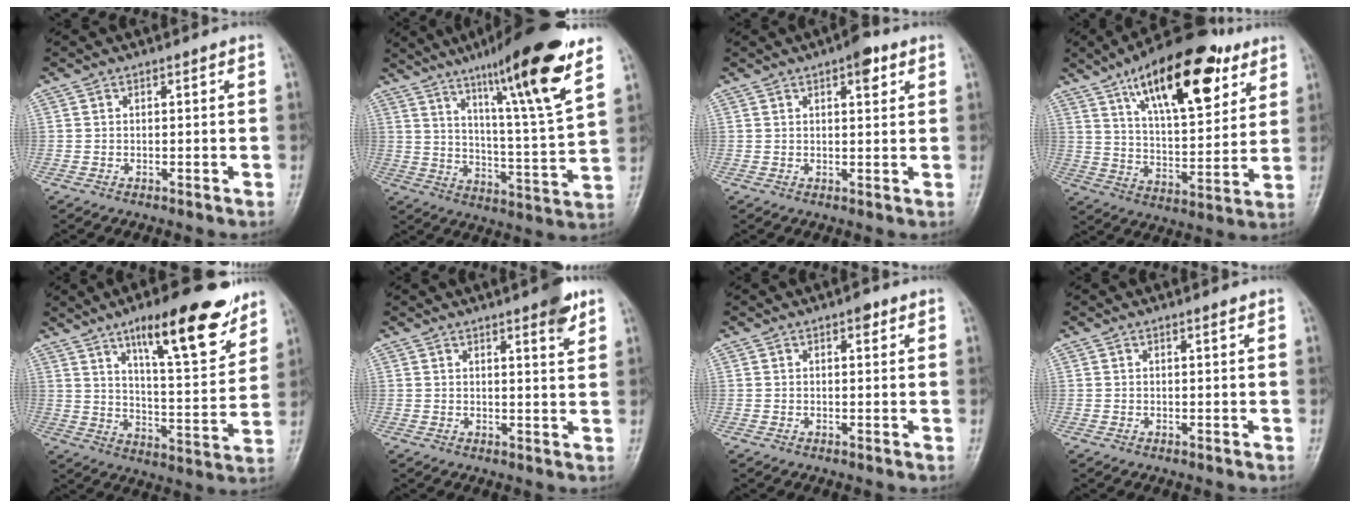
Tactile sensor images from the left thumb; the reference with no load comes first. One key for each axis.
{"total": 20.5, "fx": 12.6, "fy": 1.6, "fz": 16.1, "tx": -0.228, "ty": -0.061, "tz": 0.195}
{"total": 4.2, "fx": 2.2, "fy": 1.7, "fz": 3.2, "tx": -0.031, "ty": -0.006, "tz": 0.026}
{"total": 22.6, "fx": 11.8, "fy": 9.3, "fz": 16.8, "tx": -0.230, "ty": -0.035, "tz": 0.193}
{"total": 18.5, "fx": 11.4, "fy": 5.3, "fz": 13.6, "tx": -0.170, "ty": -0.059, "tz": 0.181}
{"total": 5.0, "fx": 3.1, "fy": 1.0, "fz": 3.8, "tx": -0.044, "ty": -0.017, "tz": 0.038}
{"total": 1.8, "fx": 1.0, "fy": 0.9, "fz": 1.2, "tx": -0.010, "ty": -0.002, "tz": 0.011}
{"total": 0.6, "fx": 0.4, "fy": 0.1, "fz": 0.4, "tx": -0.008, "ty": -0.002, "tz": 0.006}